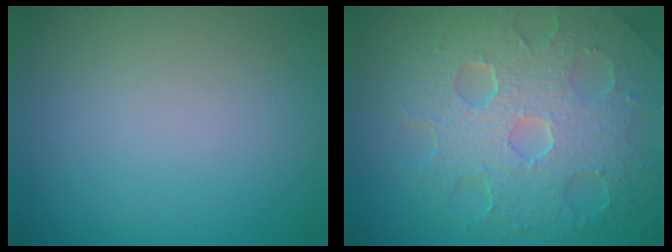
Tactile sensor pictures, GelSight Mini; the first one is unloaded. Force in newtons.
{"total": 8.7, "press": 5.9, "slide": 6.5}